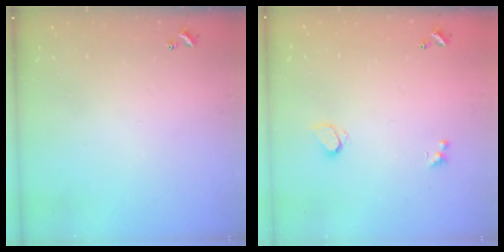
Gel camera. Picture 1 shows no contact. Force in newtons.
{"total": 0.9, "press": 0.7, "slide": 0.5}